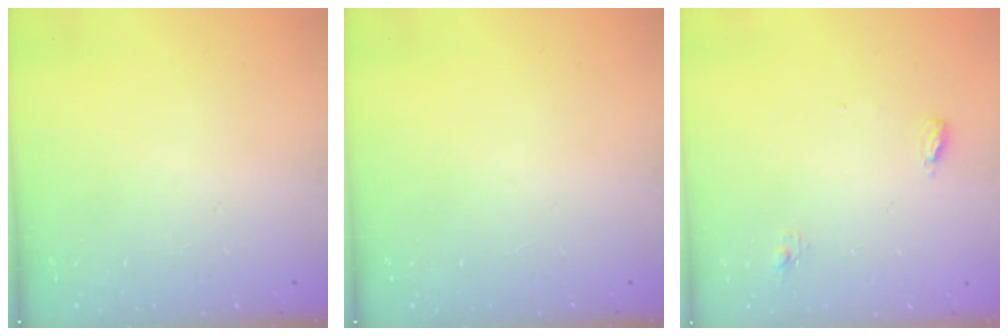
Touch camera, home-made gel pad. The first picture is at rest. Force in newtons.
{"total": 0.0}
{"total": 4.7, "press": 4.5, "slide": 1.1}